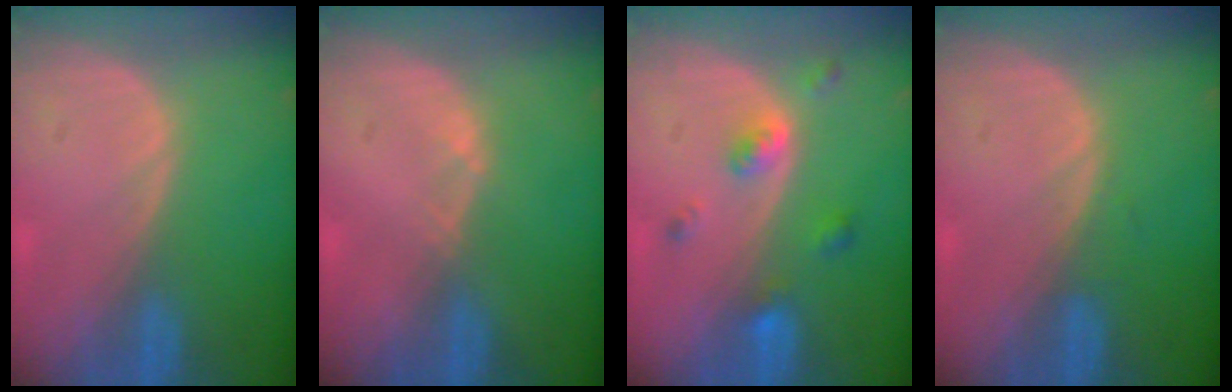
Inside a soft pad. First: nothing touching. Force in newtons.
{"total": 0.6, "press": 0.5, "slide": 0.2}
{"total": 4.4, "press": 4.1, "slide": 1.7}
{"total": 0.6, "press": 0.6, "slide": 0.2}